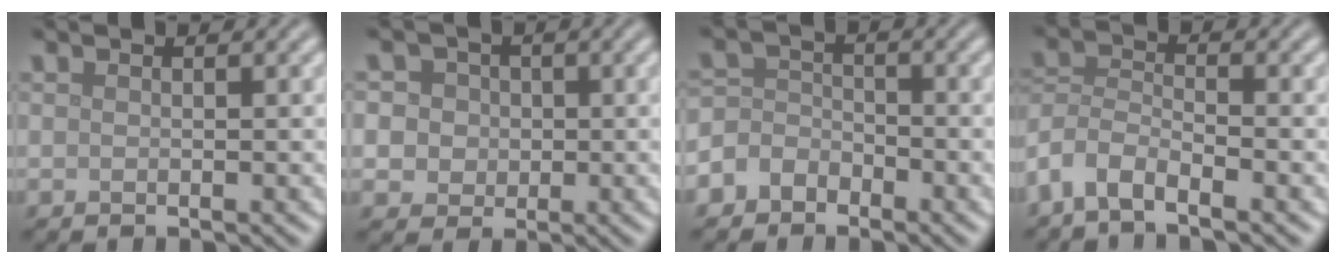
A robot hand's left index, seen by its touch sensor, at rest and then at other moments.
{"total": 6.6, "force": [1.8, 5.7, 2.6], "torque": [-0.039, 0.032, 0.005]}
{"total": 3.1, "force": [-1.9, 2.3, 0.8], "torque": [0.003, 0.007, -0.053]}
{"total": 3.9, "force": [-2.9, 1.3, 2.2], "torque": [-0.046, -0.003, -0.070]}